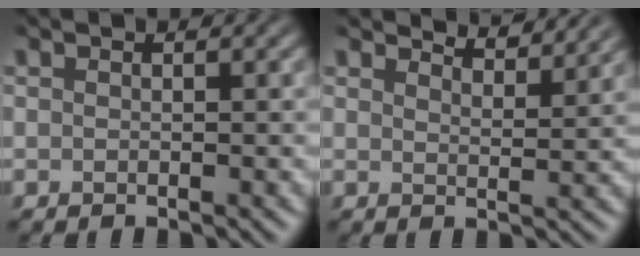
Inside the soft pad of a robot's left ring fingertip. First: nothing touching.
{"total": 3.9, "force": [3.7, 0.4, 0.9], "torque": [-0.016, -0.003, 0.047]}